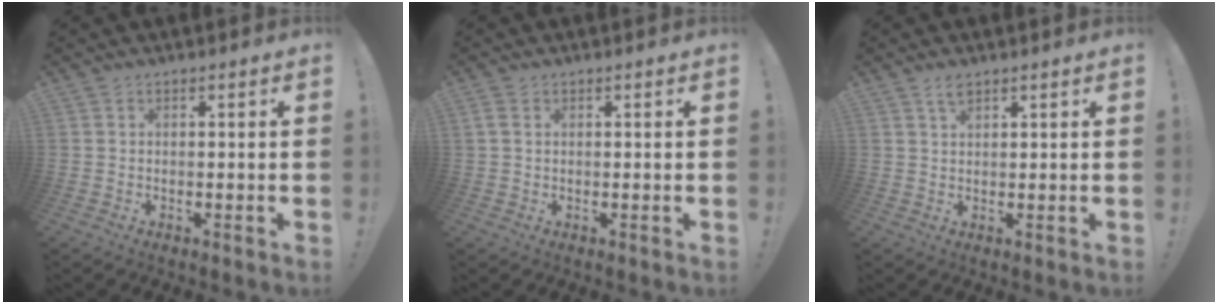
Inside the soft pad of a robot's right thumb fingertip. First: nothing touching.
{"total": 1.6, "force": [0.6, 1.1, 1.0], "torque": [-0.027, 0.006, 0.013]}
{"total": 2.7, "force": [1.8, 1.1, 1.6], "torque": [-0.026, -0.004, 0.032]}